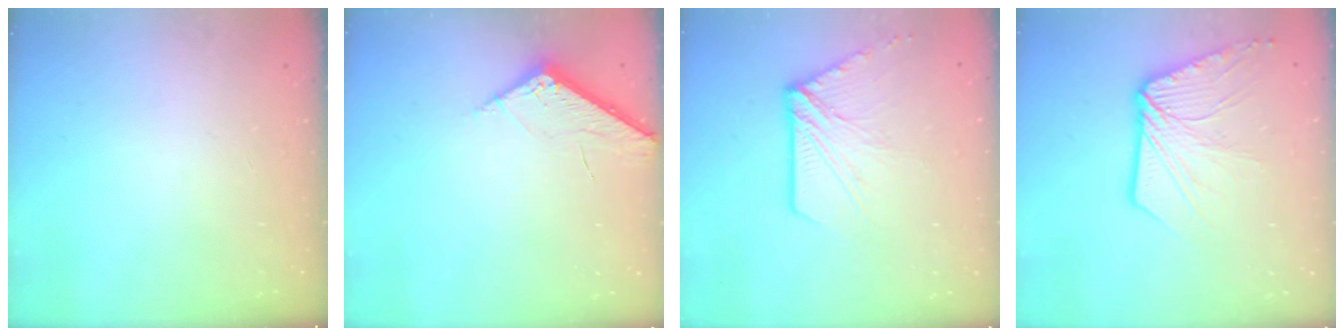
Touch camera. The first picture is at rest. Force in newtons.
{"total": 5.2, "press": 5.2, "slide": 0.6}
{"total": 12.3, "press": 12.2, "slide": 1.3}
{"total": 12.8, "press": 12.7, "slide": 1.4}